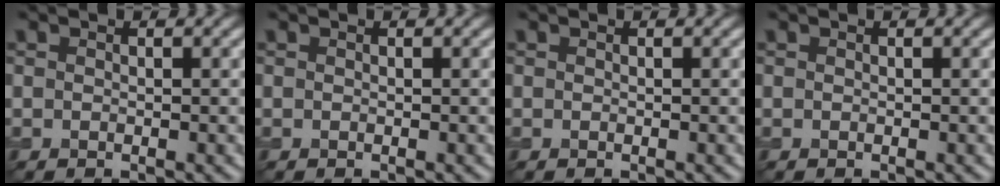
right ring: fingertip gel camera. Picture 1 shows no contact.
{"total": 0.0}
{"total": 0.0}
{"total": 0.0}